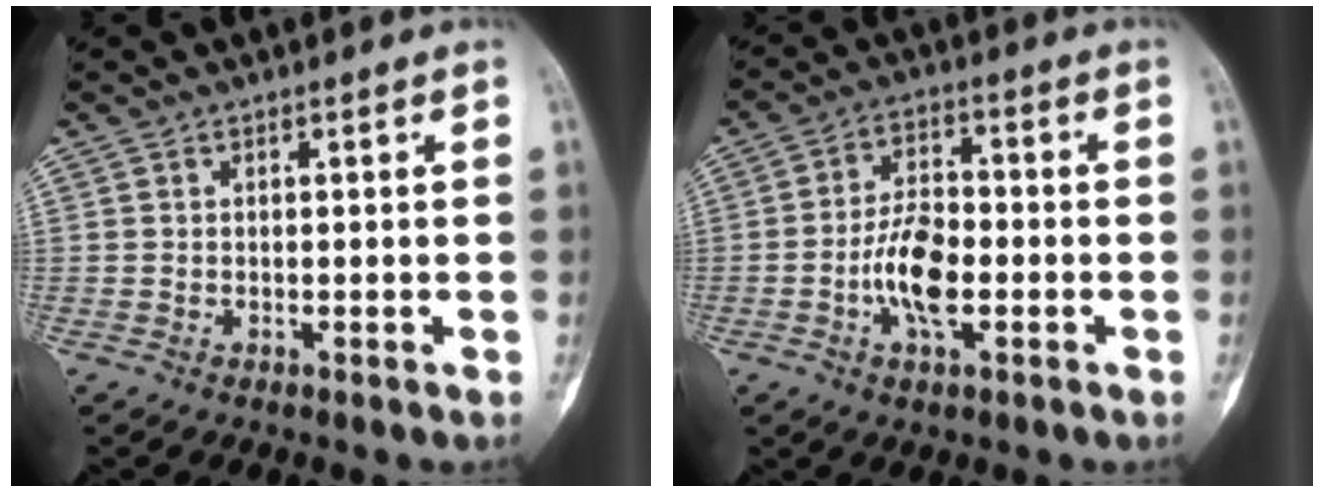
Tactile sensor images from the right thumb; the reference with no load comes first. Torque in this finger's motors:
{"motor_torque": [0.67, 0.66, 0.10, -0.09, 0.12]}